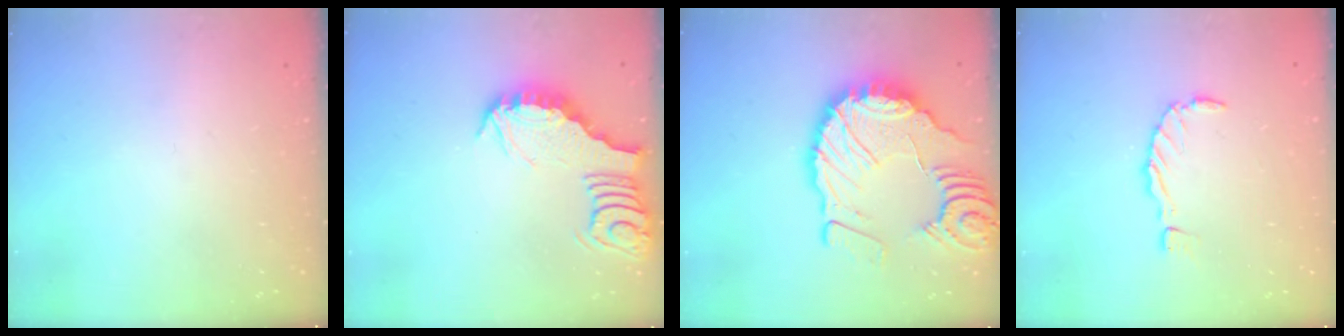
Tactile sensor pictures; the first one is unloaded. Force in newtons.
{"total": 3.5, "press": 3.5, "slide": 0.4}
{"total": 20.2, "press": 20.1, "slide": 2.5}
{"total": 0.0}